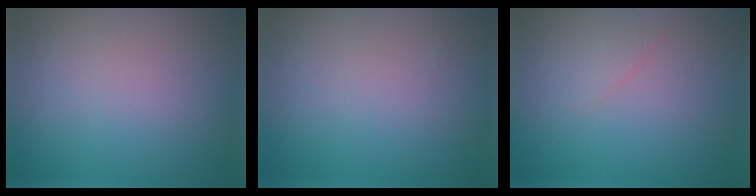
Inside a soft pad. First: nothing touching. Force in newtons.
{"total": 0.0}
{"total": 0.8, "press": 0.8, "slide": 0.0}